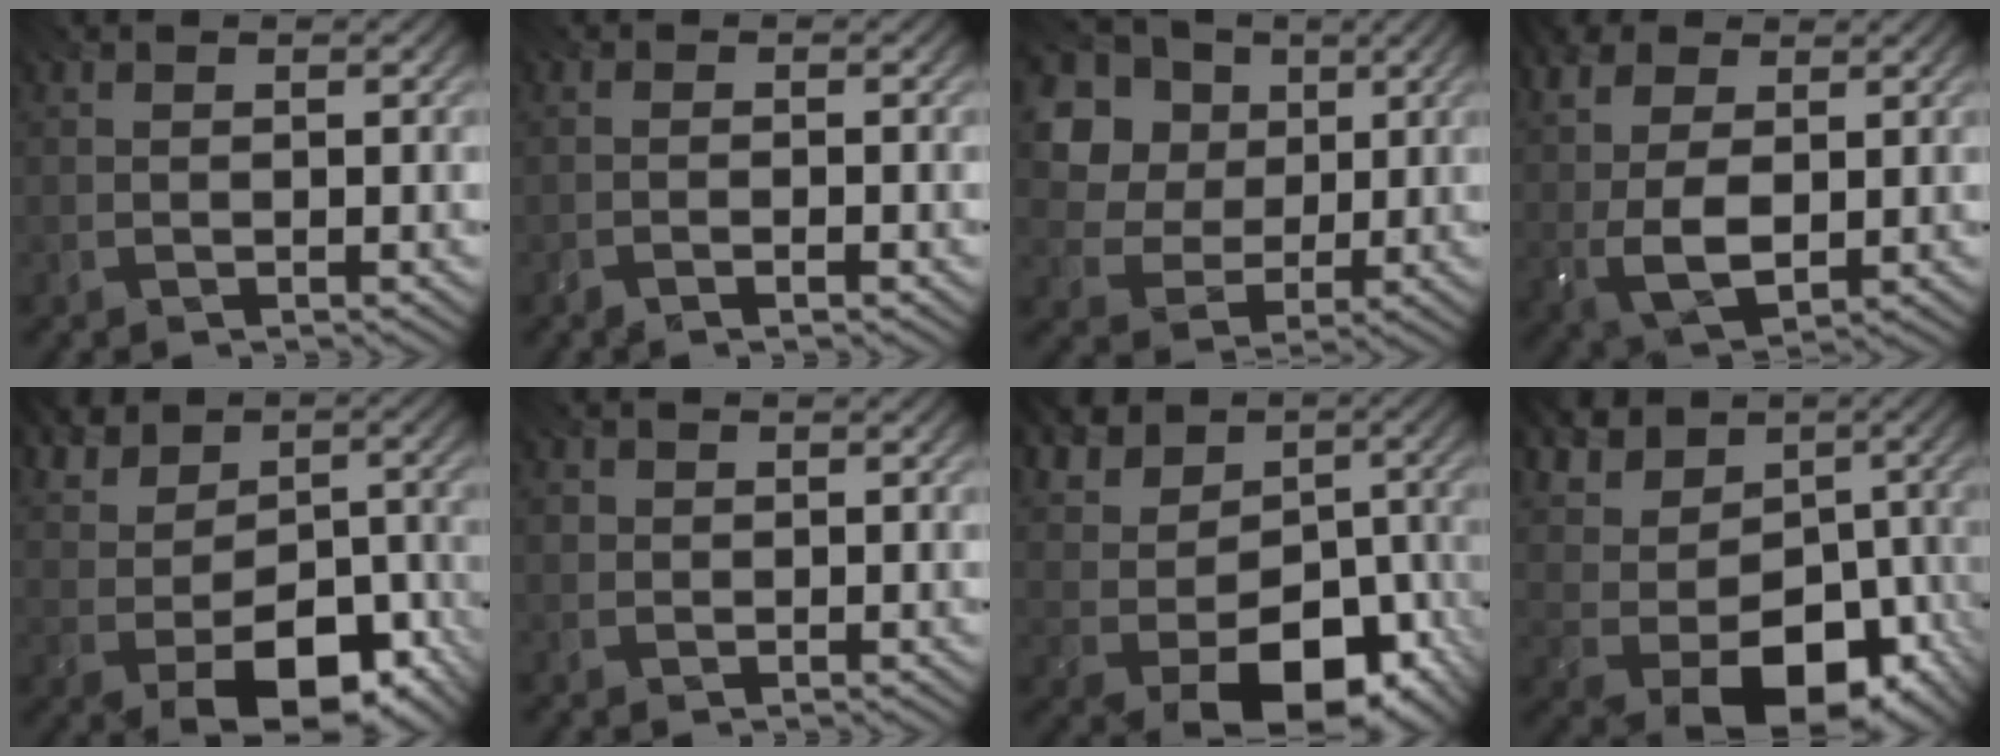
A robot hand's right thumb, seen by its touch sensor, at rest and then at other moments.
{"total": 1.4, "force": [-1.2, 0.0, 0.7], "torque": [-0.008, 0.000, -0.034]}
{"total": 13.8, "force": [5.3, 10.9, 6.5], "torque": [-0.203, 0.033, 0.126]}
{"total": 9.1, "force": [1.8, 5.8, 6.7], "torque": [-0.179, 0.003, 0.030]}
{"total": 11.2, "force": [-3.1, 7.4, 7.9], "torque": [-0.118, -0.012, -0.043]}
{"total": 1.1, "force": [0.0, 1.1, 0.0], "torque": [0.001, -0.003, -0.002]}
{"total": 14.2, "force": [-2.3, 10.7, 9.0], "torque": [-0.170, -0.022, -0.016]}
{"total": 14.4, "force": [-1.1, 11.2, 9.0], "torque": [-0.183, -0.018, 0.009]}